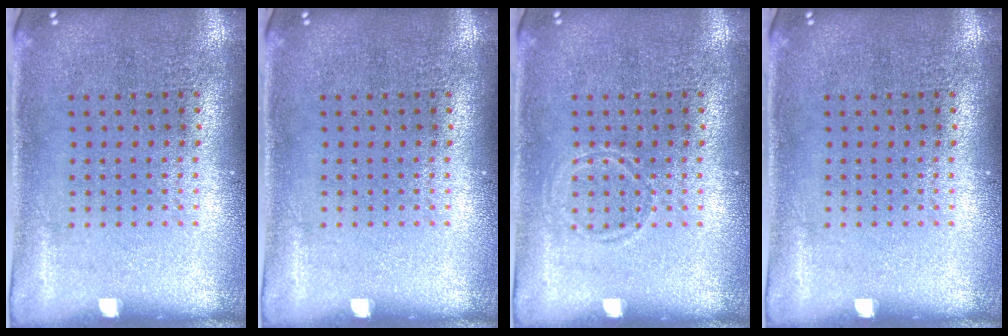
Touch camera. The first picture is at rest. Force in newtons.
{"total": 0.0}
{"total": 0.8, "press": 0.8, "slide": 0.1}
{"total": 0.0}